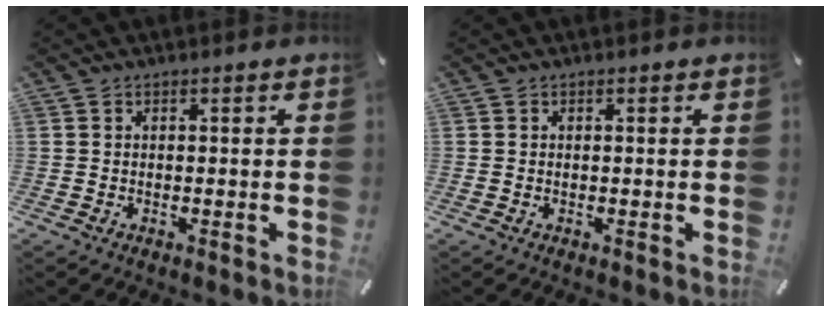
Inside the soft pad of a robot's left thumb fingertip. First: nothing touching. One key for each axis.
{"total": 0.0}